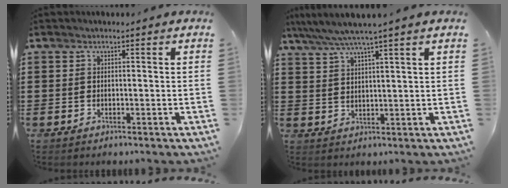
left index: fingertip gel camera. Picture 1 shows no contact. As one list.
[{"total": 4.3, "force": [3.4, -0.5, 2.7], "torque": [-0.062, -0.012, 0.057]}]